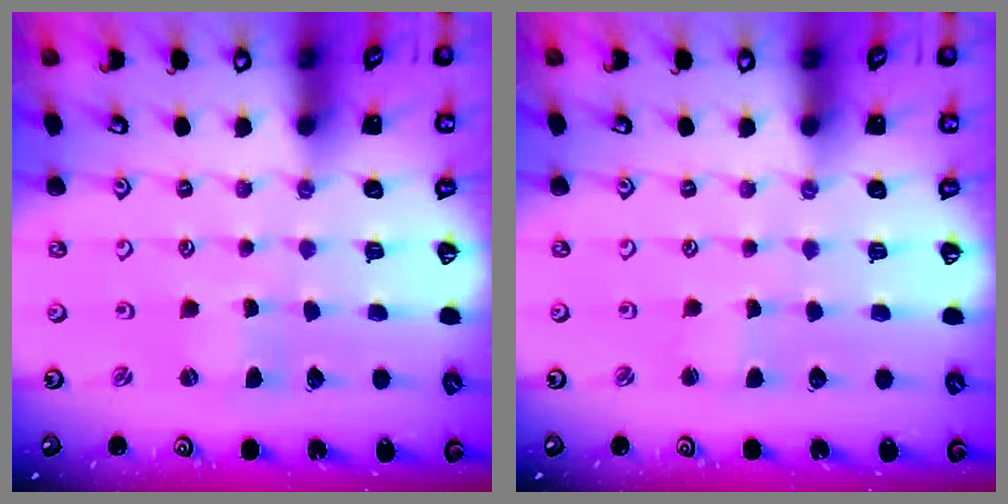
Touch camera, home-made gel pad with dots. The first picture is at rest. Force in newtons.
{"total": 1.6, "press": 1.5, "slide": 0.4}